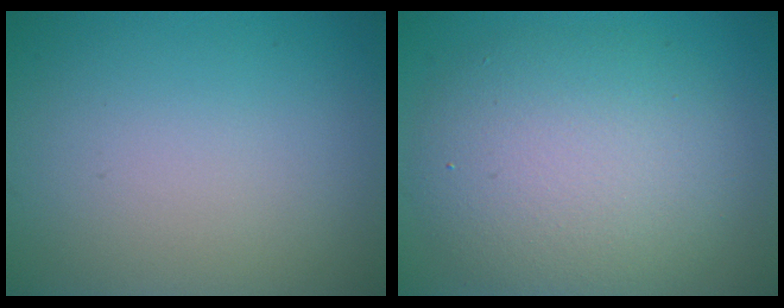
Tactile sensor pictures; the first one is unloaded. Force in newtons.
{"total": 7.3, "press": 7.3, "slide": 0.3}